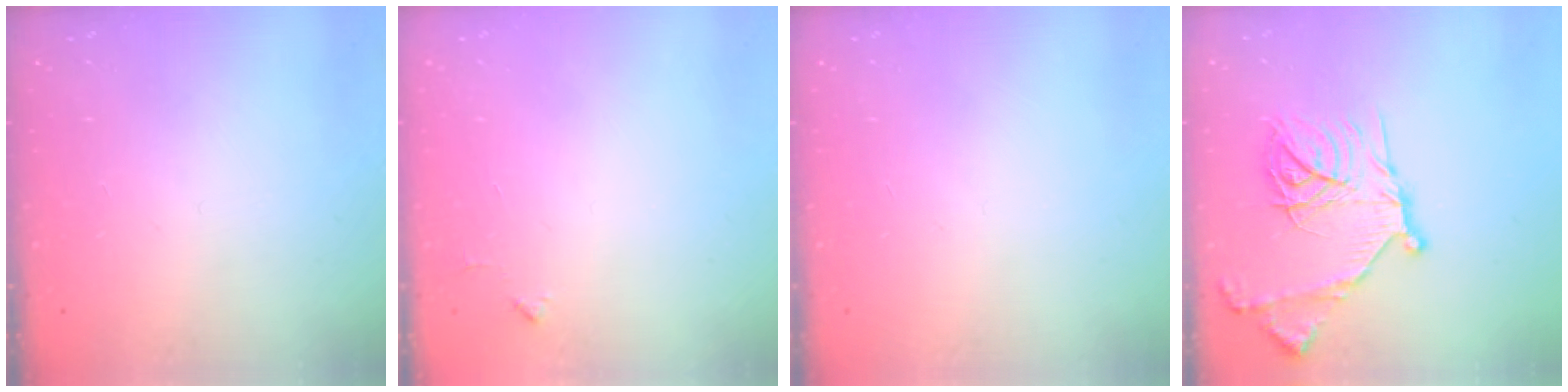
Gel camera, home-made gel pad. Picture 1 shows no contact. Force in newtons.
{"total": 3.7, "press": 3.7, "slide": 0.5}
{"total": 0.0}
{"total": 19.2, "press": 19.1, "slide": 1.7}